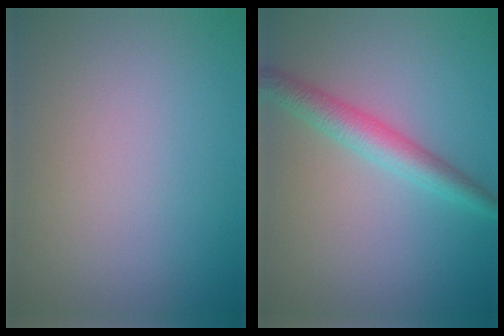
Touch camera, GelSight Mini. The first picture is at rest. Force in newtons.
{"total": 3.4, "press": 3.4, "slide": 0.1}